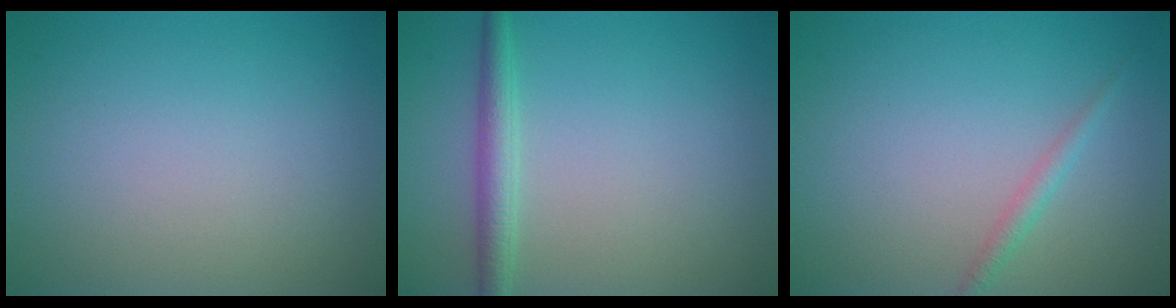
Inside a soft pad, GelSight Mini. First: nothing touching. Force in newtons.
{"total": 2.3, "press": 2.3, "slide": 0.1}
{"total": 1.3, "press": 1.3, "slide": 0.0}